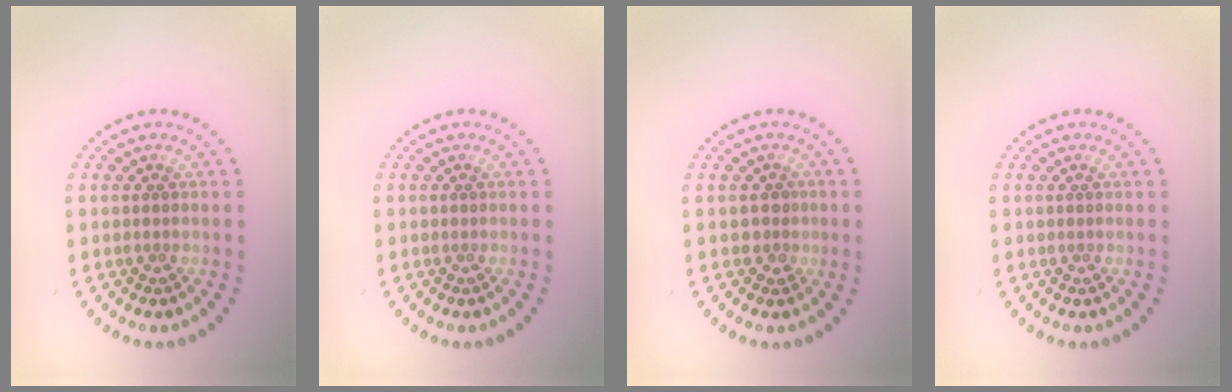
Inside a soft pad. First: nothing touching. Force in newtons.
{"total": 0.0}
{"total": 1.5, "press": 1.2, "slide": 0.8}
{"total": 0.0}